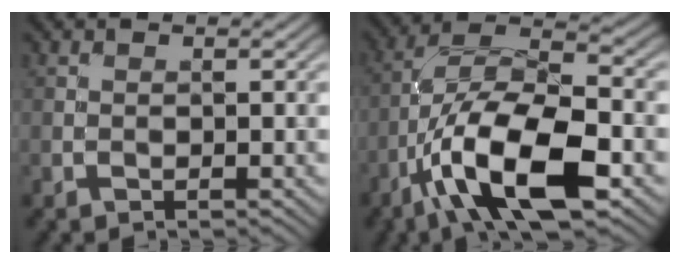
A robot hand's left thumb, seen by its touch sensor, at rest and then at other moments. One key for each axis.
{"total": 14.0, "fx": -6.1, "fy": 5.2, "fz": 11.5, "tx": -0.215, "ty": -0.002, "tz": -0.119}